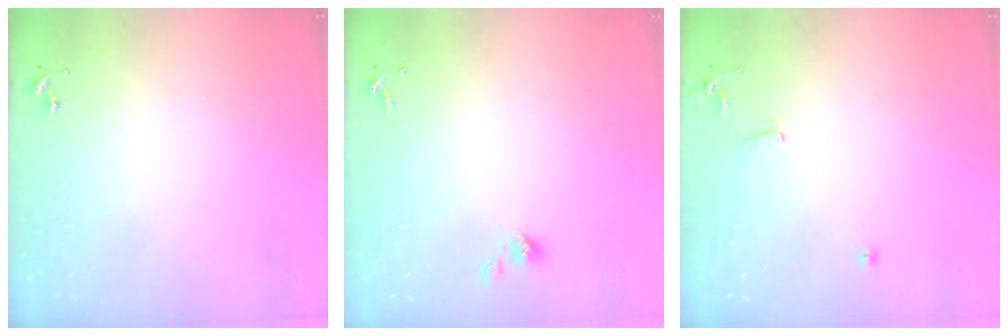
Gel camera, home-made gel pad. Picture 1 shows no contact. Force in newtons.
{"total": 3.9, "press": 3.7, "slide": 1.2}
{"total": 6.9, "press": 6.9, "slide": 0.7}